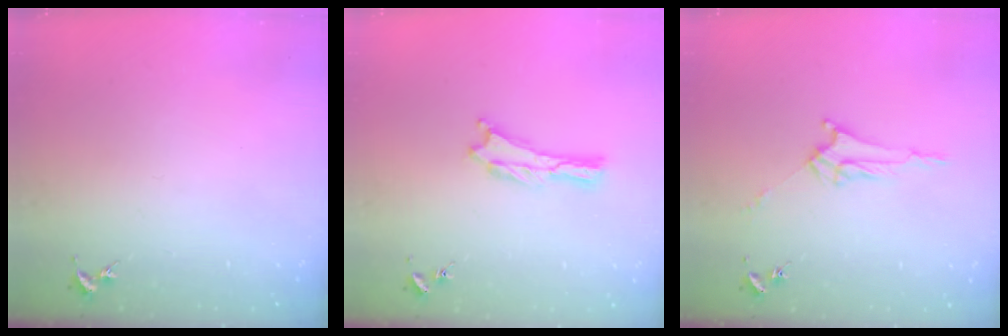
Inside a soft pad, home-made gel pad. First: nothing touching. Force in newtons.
{"total": 0.0}
{"total": 3.0, "press": 3.0, "slide": 0.3}